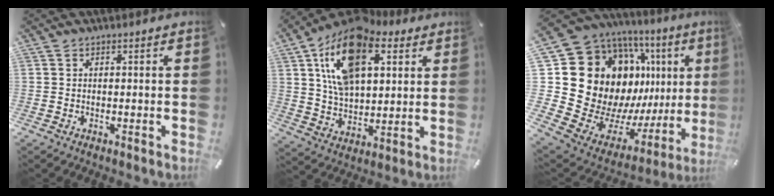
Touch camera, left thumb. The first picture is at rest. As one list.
[{"total": 19.1, "force": [8.8, 11.2, 12.7], "torque": [-0.246, -0.028, 0.150]}, {"total": 23.2, "force": [5.7, 17.4, 14.3], "torque": [-0.207, -0.096, 0.154]}]